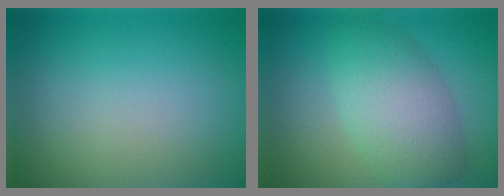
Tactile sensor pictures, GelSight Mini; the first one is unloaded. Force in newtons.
{"total": 5.9, "press": 5.9, "slide": 0.6}